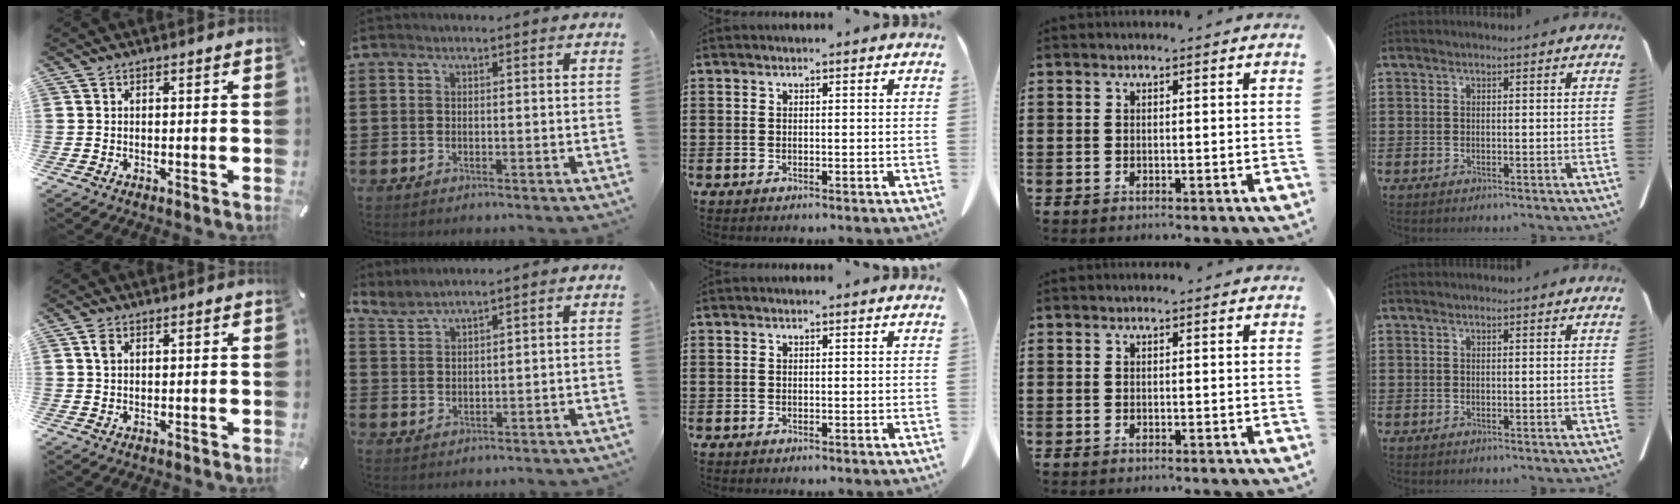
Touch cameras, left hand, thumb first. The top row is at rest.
{"thumb": {"total": 2.0, "force": [0.8, 1.2, 1.4], "torque": [-0.031, 0.004, 0.014]}, "index": {"total": 2.4, "force": [2.3, 0.0, 0.5], "torque": [-0.017, -0.005, 0.045]}}